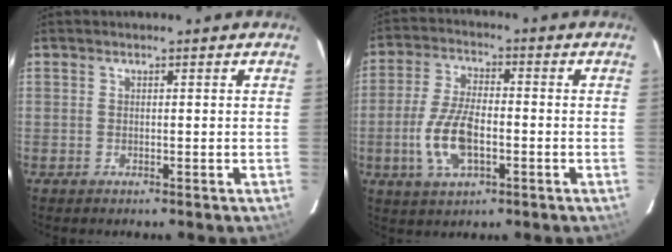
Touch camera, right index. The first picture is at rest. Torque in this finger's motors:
{"motor_torque": [1.63, -0.42, 0.77, 0.19]}